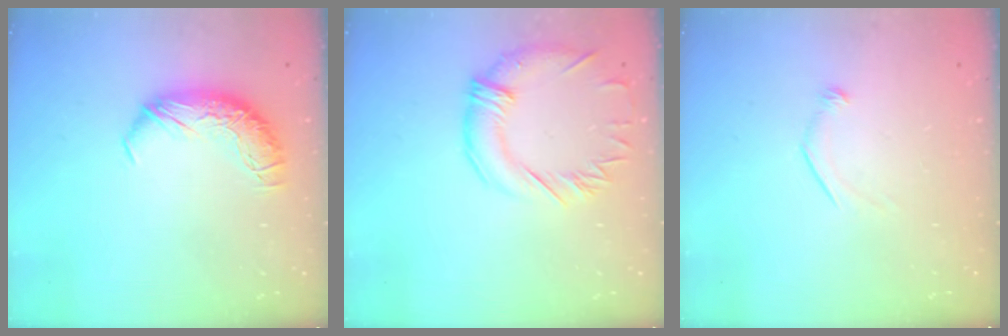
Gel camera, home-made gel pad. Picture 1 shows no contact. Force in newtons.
{"total": 1.9, "press": 1.6, "slide": 1.1}
{"total": 7.8, "press": 7.8, "slide": 0.6}